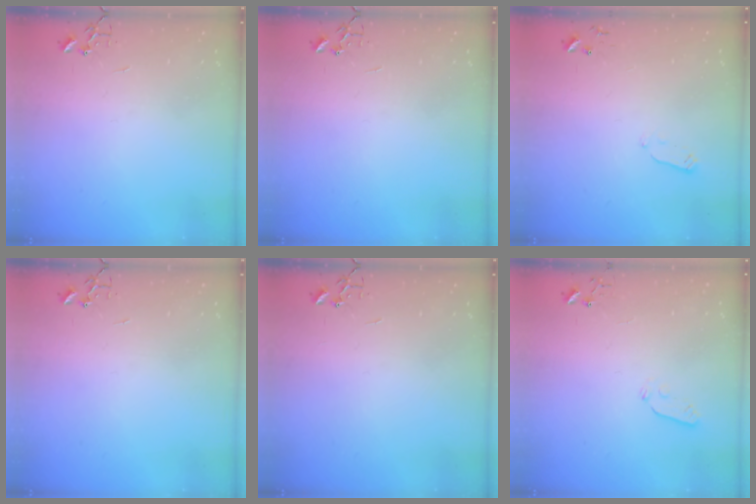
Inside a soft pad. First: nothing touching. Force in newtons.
{"total": 0.0}
{"total": 2.7, "press": 2.6, "slide": 0.4}
{"total": 0.0}
{"total": 0.0}
{"total": 3.7, "press": 3.6, "slide": 0.4}